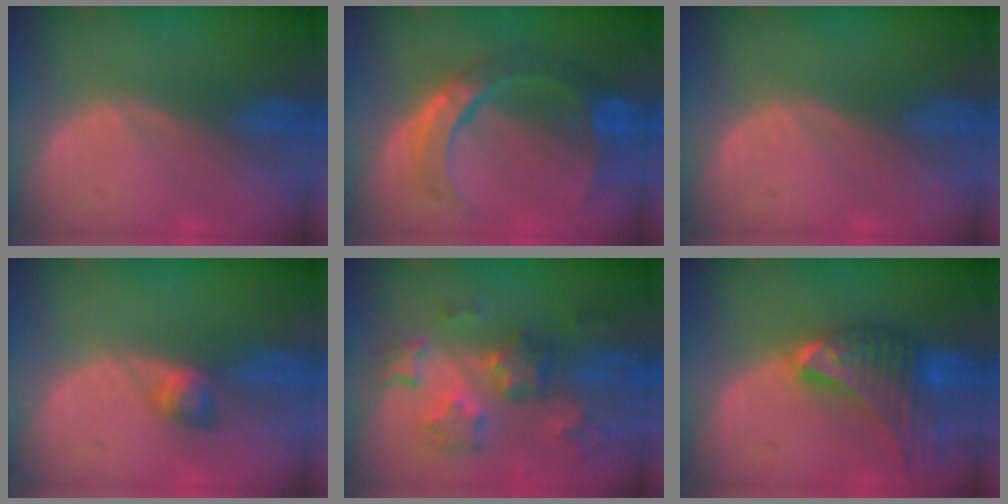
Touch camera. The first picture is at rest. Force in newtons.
{"total": 7.9, "press": 7.9, "slide": 0.3}
{"total": 0.0}
{"total": 2.8, "press": 2.5, "slide": 1.1}
{"total": 9.2, "press": 8.1, "slide": 4.3}
{"total": 9.7, "press": 8.6, "slide": 4.5}